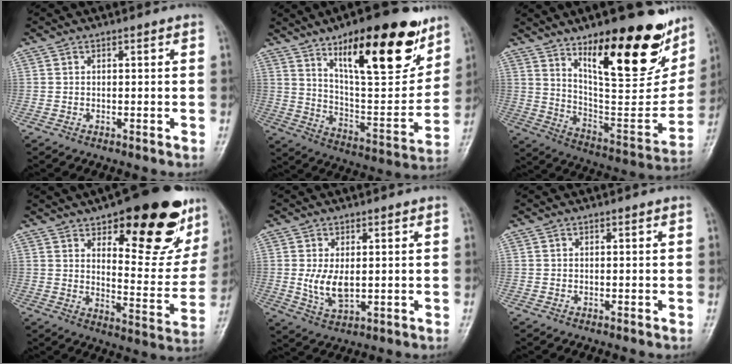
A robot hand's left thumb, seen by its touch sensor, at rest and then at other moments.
{"total": 25.0, "force": [14.4, 8.3, 18.8], "torque": [-0.241, -0.063, 0.234]}
{"total": 28.4, "force": [16.2, 9.6, 21.2], "torque": [-0.262, -0.080, 0.256]}
{"total": 24.6, "force": [14.2, 9.3, 17.8], "torque": [-0.185, -0.060, 0.198]}
{"total": 5.8, "force": [0.4, 3.2, 4.8], "torque": [-0.090, -0.016, 0.015]}
{"total": 0.0}